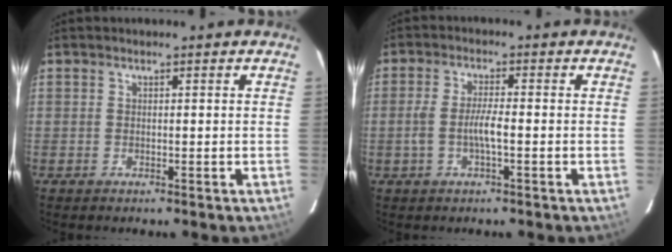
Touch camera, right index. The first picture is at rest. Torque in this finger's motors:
{"motor_torque": [0.51, -0.04, 0.47, 0.10]}